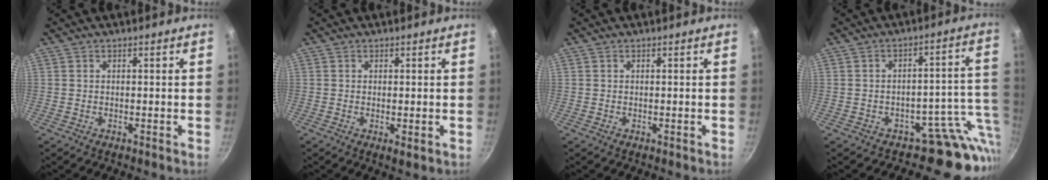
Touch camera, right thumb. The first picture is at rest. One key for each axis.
{"total": 1.9, "fx": -0.3, "fy": 0.5, "fz": 1.8, "tx": -0.031, "ty": -0.009, "tz": -0.003}
{"total": 0.0}
{"total": 10.6, "fx": -3.2, "fy": 7.6, "fz": 6.7, "tx": -0.015, "ty": 0.032, "tz": -0.045}